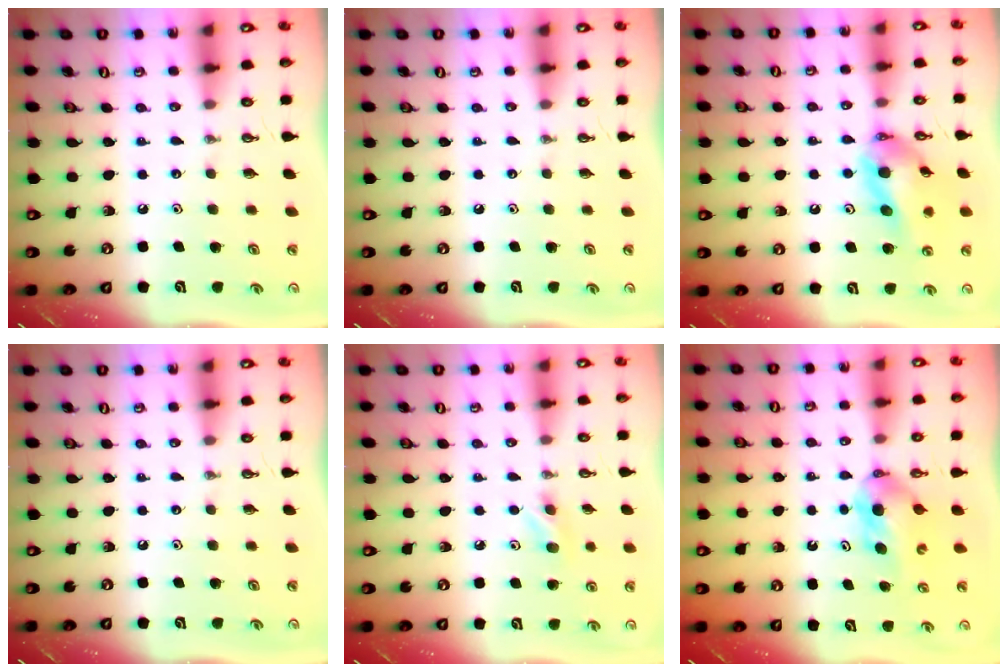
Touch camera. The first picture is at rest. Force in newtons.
{"total": 0.0}
{"total": 13.8, "press": 13.7, "slide": 2.1}
{"total": 0.0}
{"total": 6.5, "press": 6.3, "slide": 1.7}
{"total": 6.1, "press": 6.0, "slide": 1.2}